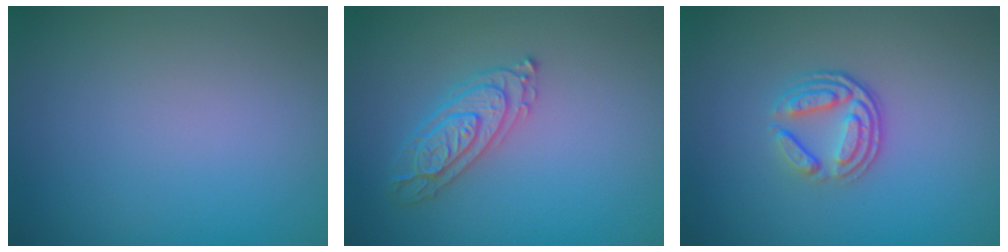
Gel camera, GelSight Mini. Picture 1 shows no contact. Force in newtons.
{"total": 3.0, "press": 2.9, "slide": 0.7}
{"total": 3.6, "press": 2.6, "slide": 2.6}